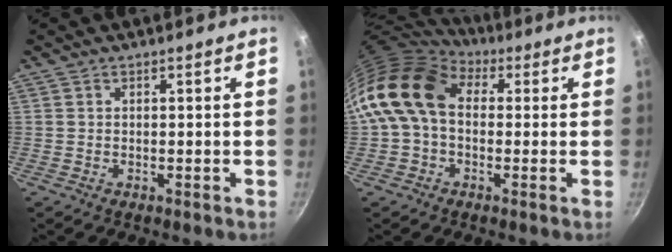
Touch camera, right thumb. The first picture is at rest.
{"total": 13.5, "force": [1.8, 9.8, 9.1], "torque": [-0.148, 0.017, 0.012]}